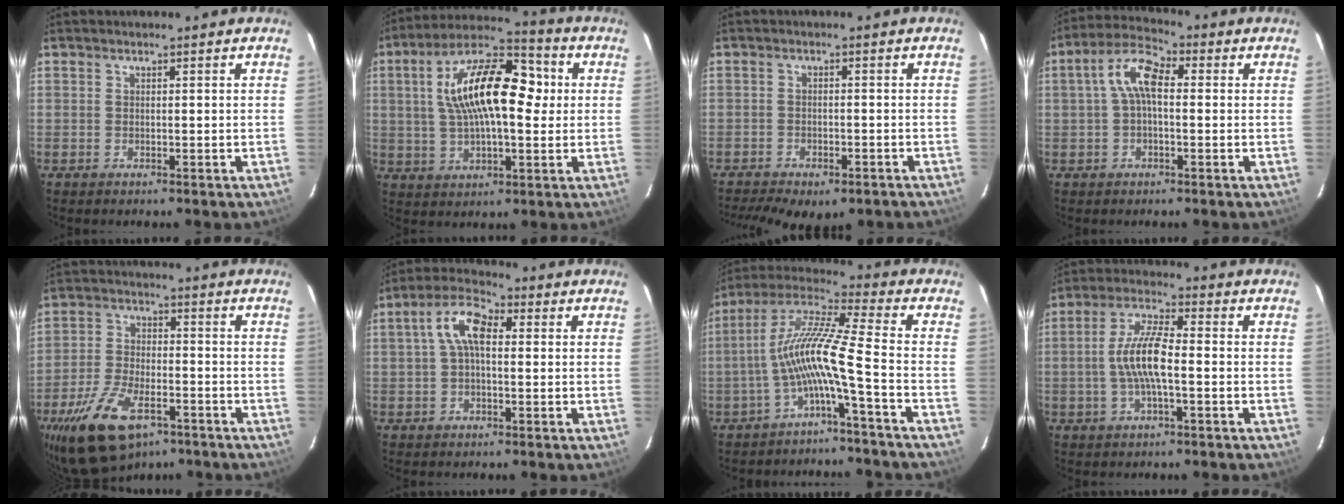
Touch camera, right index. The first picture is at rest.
{"total": 17.8, "force": [2.7, 7.7, 15.8], "torque": [-0.281, 0.027, 0.037]}
{"total": 11.9, "force": [-8.8, 5.1, 6.1], "torque": [-0.144, -0.024, -0.123]}
{"total": 7.2, "force": [0.4, 3.4, 6.3], "torque": [-0.131, 0.027, 0.005]}
{"total": 15.1, "force": [-9.1, 7.3, 9.5], "torque": [-0.208, -0.023, -0.162]}
{"total": 7.4, "force": [0.9, 3.7, 6.3], "torque": [-0.129, 0.026, 0.013]}
{"total": 11.0, "force": [-3.9, -0.8, 10.2], "torque": [-0.206, 0.013, -0.078]}
{"total": 8.7, "force": [-1.4, 2.0, 8.3], "torque": [-0.170, 0.008, -0.029]}